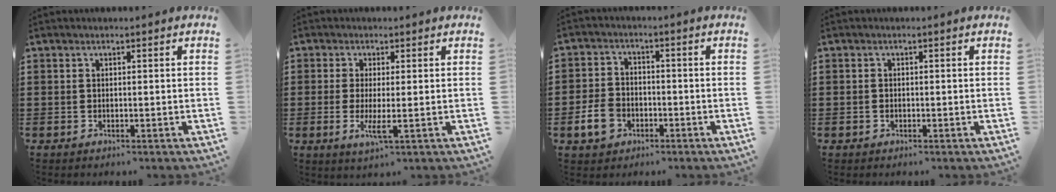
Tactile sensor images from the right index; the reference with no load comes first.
{"total": 3.5, "force": [-0.6, 0.6, 3.4], "torque": [-0.066, -0.006, -0.013]}
{"total": 5.6, "force": [-2.4, 4.1, 3.1], "torque": [-0.085, -0.002, -0.050]}
{"total": 0.6, "force": [-0.5, 0.4, 0.2], "torque": [-0.005, -0.001, -0.009]}